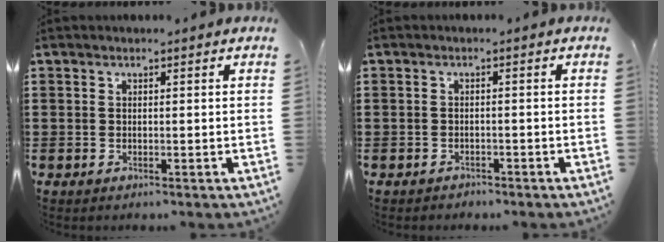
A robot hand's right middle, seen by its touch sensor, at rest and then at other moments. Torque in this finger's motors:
{"motor_torque": [-0.25, 0.10, 0.05, -0.02]}